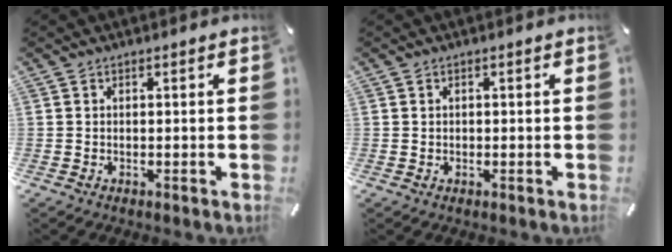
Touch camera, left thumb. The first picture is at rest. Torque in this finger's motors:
{"motor_torque": [-0.18, -0.37, -0.10, 0.03, 0.00]}